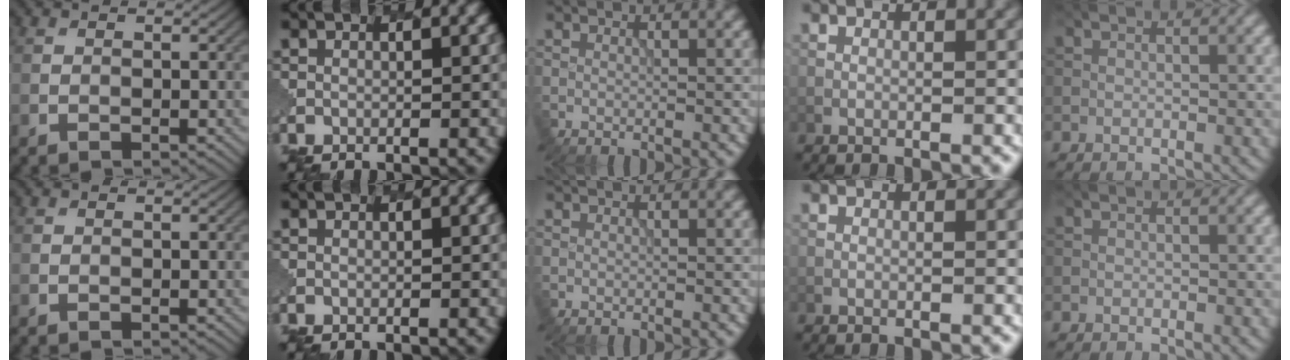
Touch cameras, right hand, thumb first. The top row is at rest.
{}